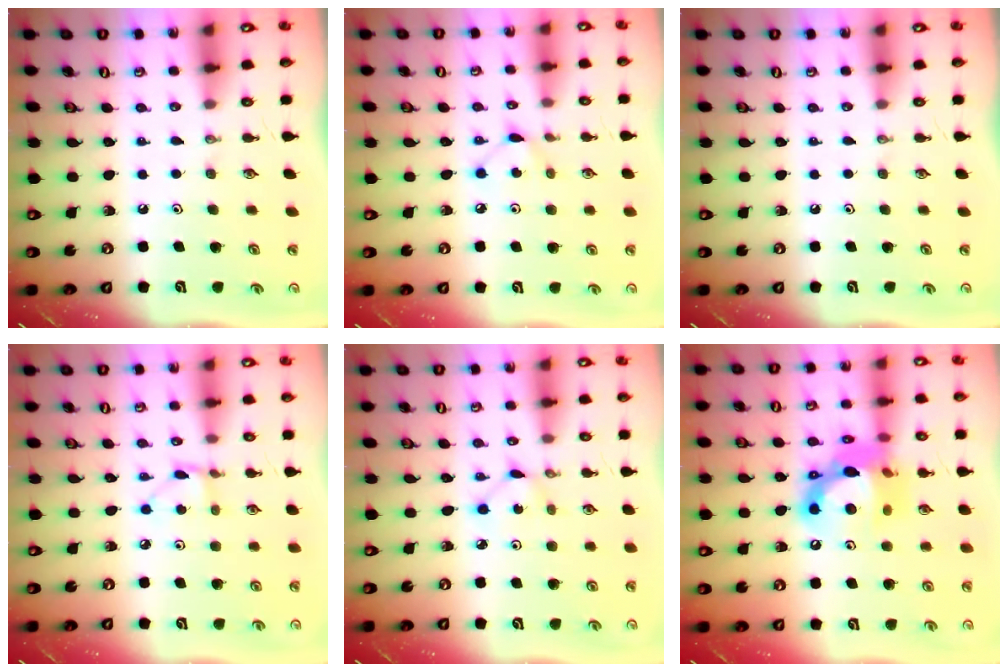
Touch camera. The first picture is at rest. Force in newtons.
{"total": 5.1, "press": 5.1, "slide": 0.4}
{"total": 0.0}
{"total": 3.0, "press": 3.0, "slide": 0.4}
{"total": 1.8, "press": 1.7, "slide": 0.3}
{"total": 15.2, "press": 15.2, "slide": 0.3}